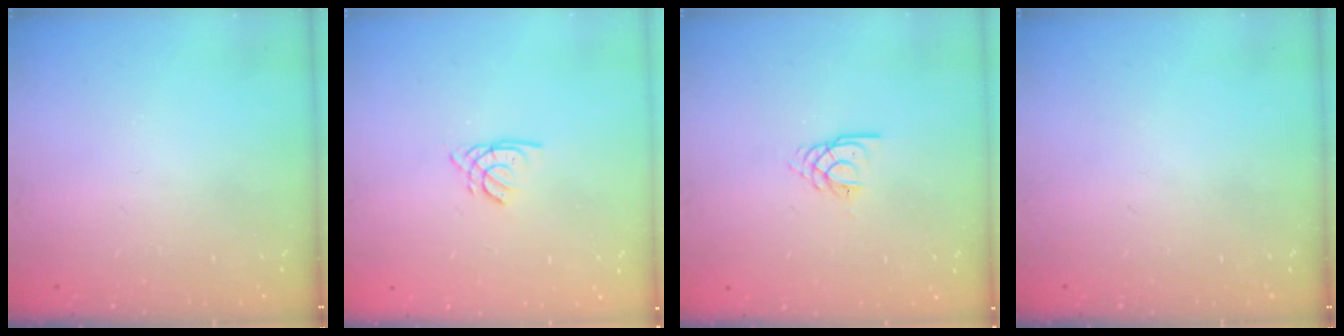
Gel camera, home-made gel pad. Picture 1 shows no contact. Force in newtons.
{"total": 1.5, "press": 1.5, "slide": 0.1}
{"total": 2.1, "press": 2.1, "slide": 0.3}
{"total": 0.0}